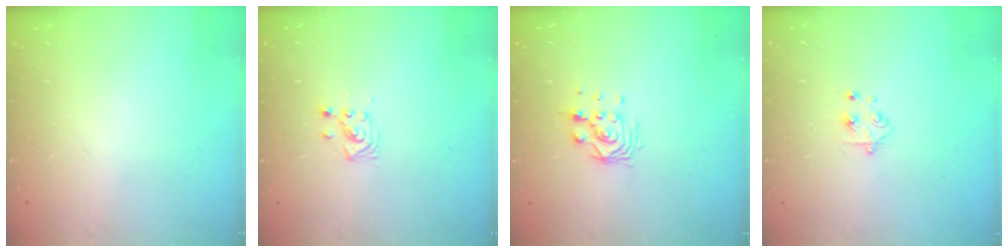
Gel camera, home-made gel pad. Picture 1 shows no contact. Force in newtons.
{"total": 3.7, "press": 3.7, "slide": 0.1}
{"total": 6.6, "press": 6.5, "slide": 0.5}
{"total": 4.8, "press": 4.8, "slide": 0.6}